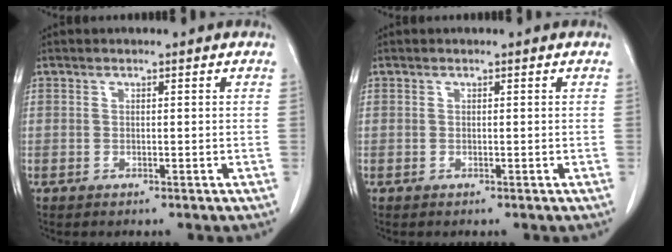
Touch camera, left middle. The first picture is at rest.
{"total": 0.0}